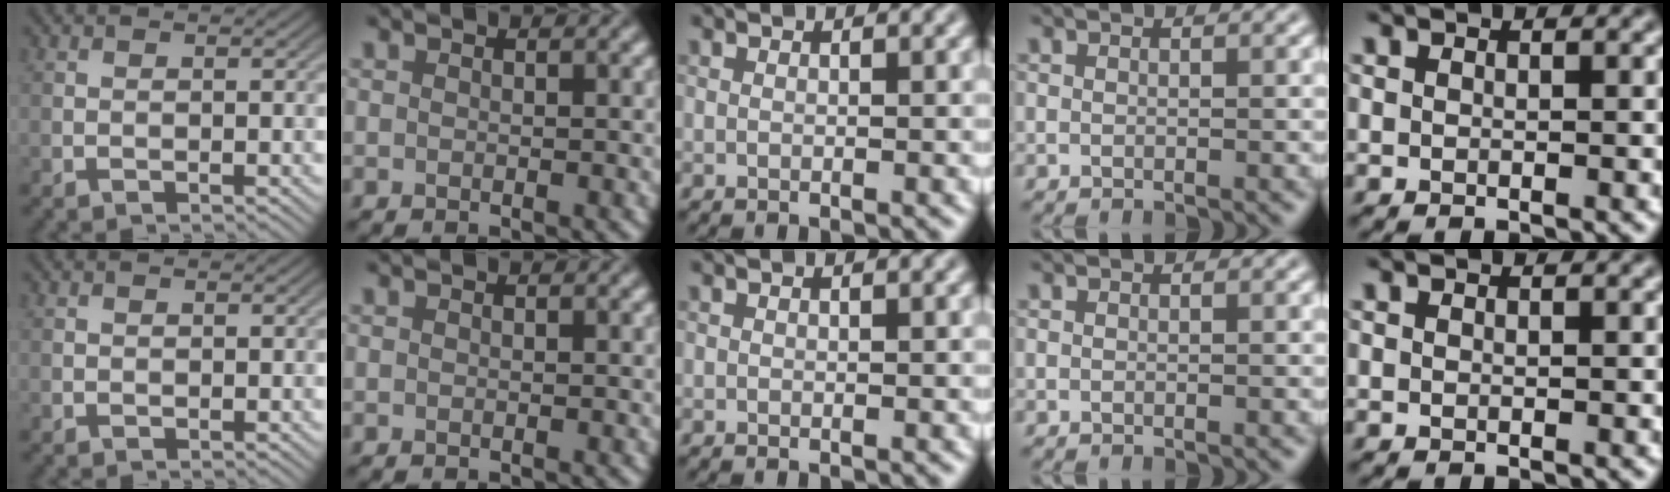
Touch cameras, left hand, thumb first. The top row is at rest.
{}